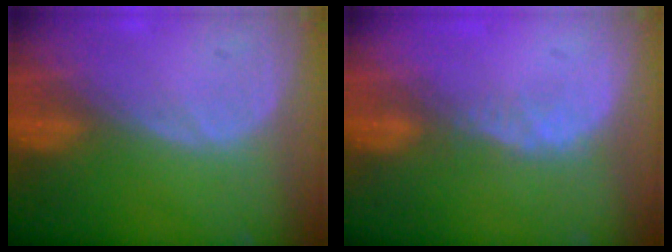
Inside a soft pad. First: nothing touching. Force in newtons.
{"total": 2.1, "press": 1.5, "slide": 1.4}